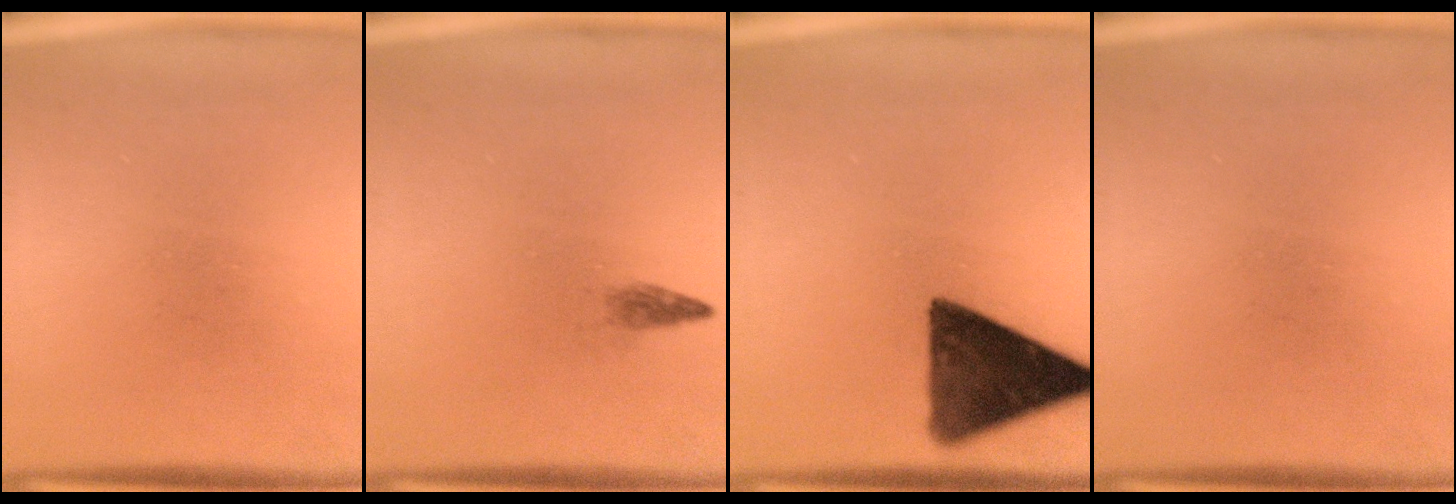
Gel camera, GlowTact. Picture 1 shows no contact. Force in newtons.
{"total": 1.0}
{"total": 12.8}
{"total": 0.0}